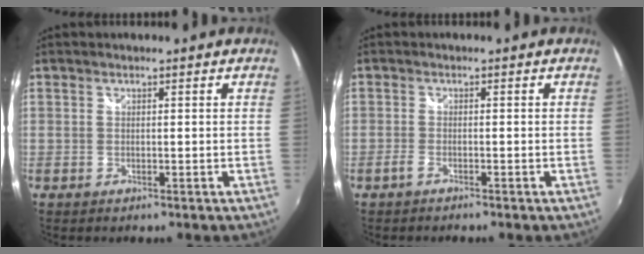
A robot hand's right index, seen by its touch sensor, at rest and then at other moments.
{"total": 1.4, "force": [-1.2, 0.2, 0.7], "torque": [-0.022, -0.001, -0.027]}